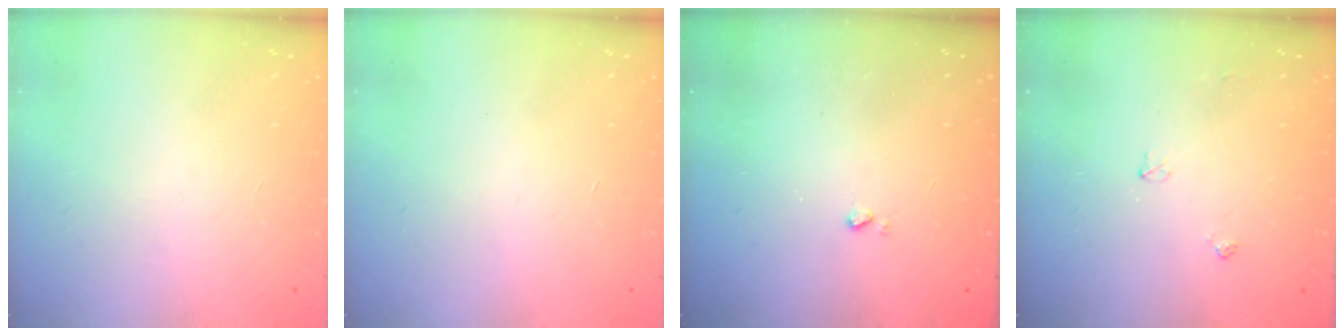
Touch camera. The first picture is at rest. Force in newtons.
{"total": 0.0}
{"total": 2.5, "press": 2.4, "slide": 0.5}
{"total": 3.5, "press": 3.4, "slide": 0.6}